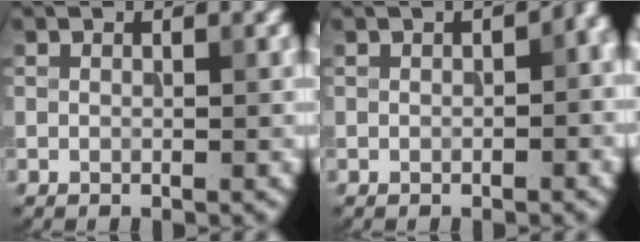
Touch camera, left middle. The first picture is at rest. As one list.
[{"total": 4.8, "force": [0.6, 2.3, 4.1], "torque": [-0.025, 0.011, 0.009]}]